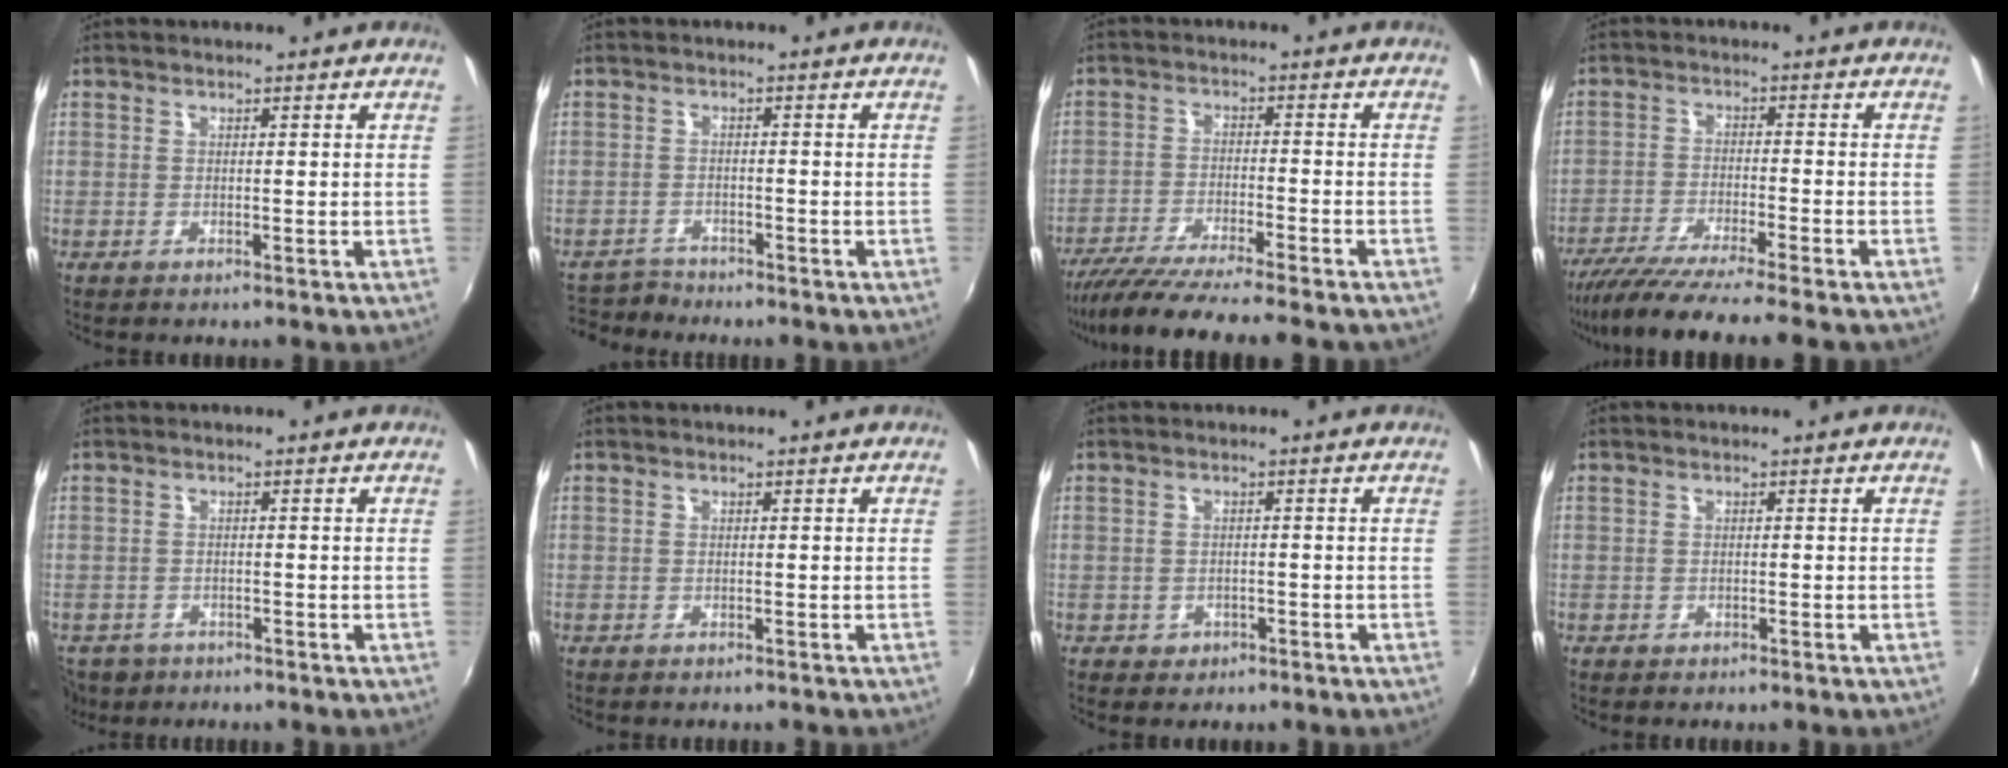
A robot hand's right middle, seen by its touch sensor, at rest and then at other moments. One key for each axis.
{"total": 4.0, "fx": -3.8, "fy": 1.3, "fz": -0.1, "tx": -0.010, "ty": 0.001, "tz": -0.072}
{"total": 12.3, "fx": -10.9, "fy": -1.0, "fz": 5.7, "tx": -0.120, "ty": -0.032, "tz": -0.181}
{"total": 11.3, "fx": -9.8, "fy": -1.5, "fz": 5.3, "tx": -0.113, "ty": -0.035, "tz": -0.165}
{"total": 5.3, "fx": -3.5, "fy": 3.6, "fz": 1.7, "tx": -0.050, "ty": -0.012, "tz": -0.056}
{"total": 0.7, "fx": -0.7, "fy": 0.1, "fz": 0.2, "tx": -0.007, "ty": -0.001, "tz": -0.008}
{"total": 2.3, "fx": -1.2, "fy": 1.9, "fz": 0.6, "tx": -0.019, "ty": 0.000, "tz": -0.013}
{"total": 0.8, "fx": -0.7, "fy": 0.4, "fz": 0.2, "tx": -0.008, "ty": 0.000, "tz": -0.009}